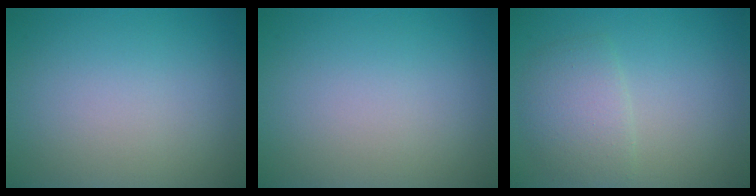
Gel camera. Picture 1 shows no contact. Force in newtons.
{"total": 0.0}
{"total": 2.9, "press": 2.9, "slide": 0.1}